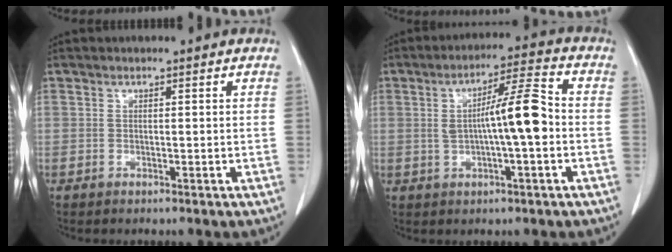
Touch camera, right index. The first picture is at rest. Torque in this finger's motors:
{"motor_torque": [0.50, 0.11, 0.28, 0.12]}